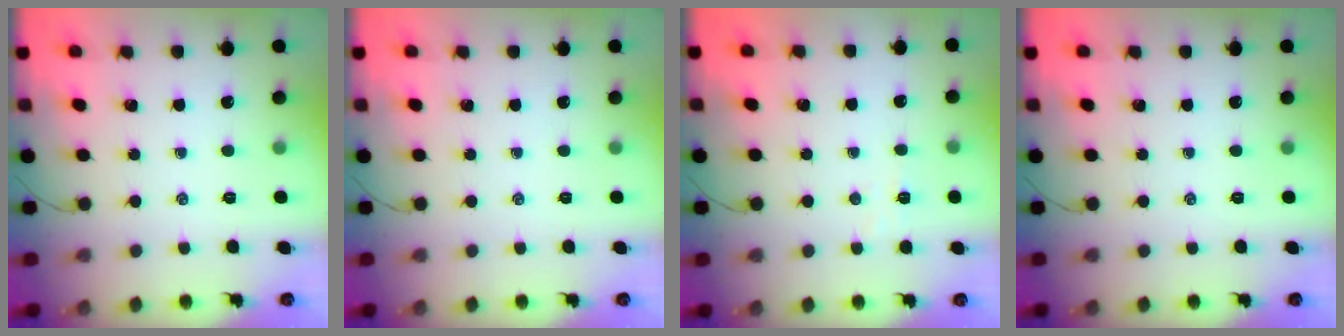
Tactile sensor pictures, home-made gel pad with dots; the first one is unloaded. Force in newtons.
{"total": 0.0}
{"total": 3.1, "press": 2.9, "slide": 1.0}
{"total": 0.0}